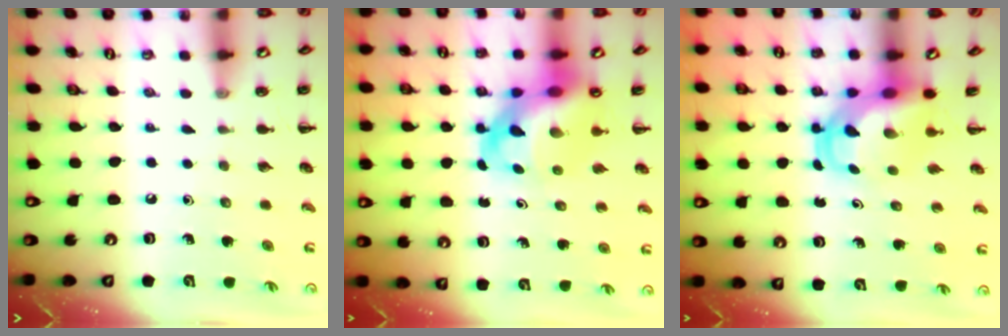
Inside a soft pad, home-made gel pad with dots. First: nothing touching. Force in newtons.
{"total": 11.8, "press": 11.4, "slide": 3.1}
{"total": 5.4, "press": 5.2, "slide": 1.5}